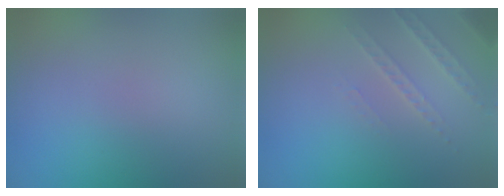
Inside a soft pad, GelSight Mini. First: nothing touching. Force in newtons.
{"total": 1.9, "press": 1.8, "slide": 0.6}